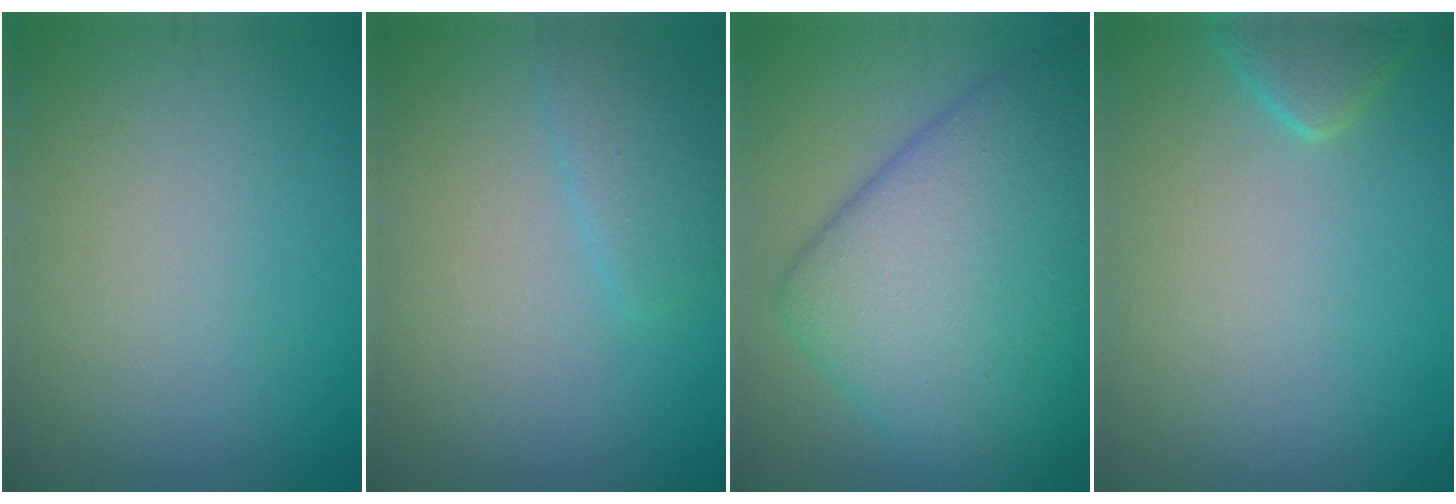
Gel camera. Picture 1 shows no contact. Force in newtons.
{"total": 2.4, "press": 2.4, "slide": 0.2}
{"total": 13.4, "press": 13.4, "slide": 0.3}
{"total": 2.5, "press": 2.5, "slide": 0.2}